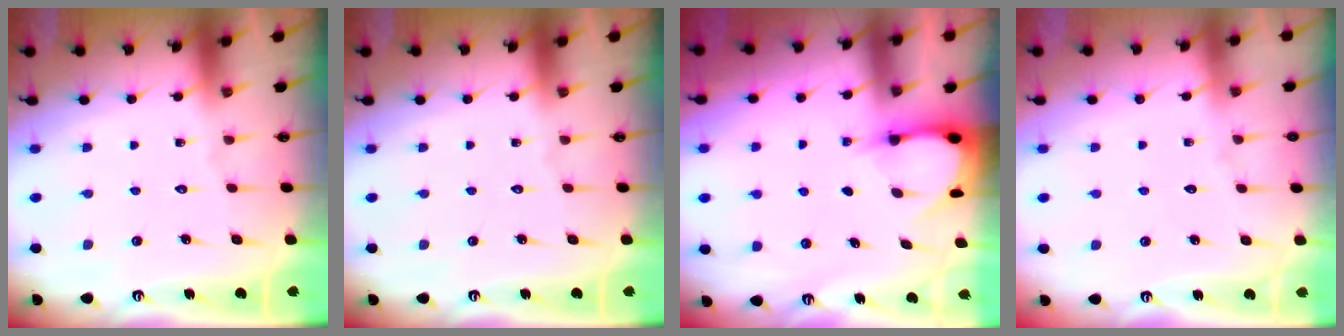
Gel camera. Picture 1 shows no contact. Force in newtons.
{"total": 0.0}
{"total": 3.3, "press": 3.2, "slide": 0.3}
{"total": 2.8, "press": 2.7, "slide": 0.4}